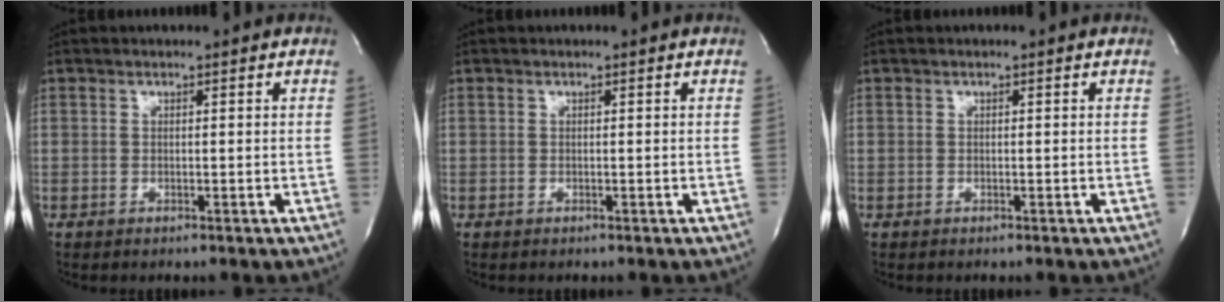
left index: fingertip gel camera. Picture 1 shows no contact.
{"total": 0.0}
{"total": 0.0}